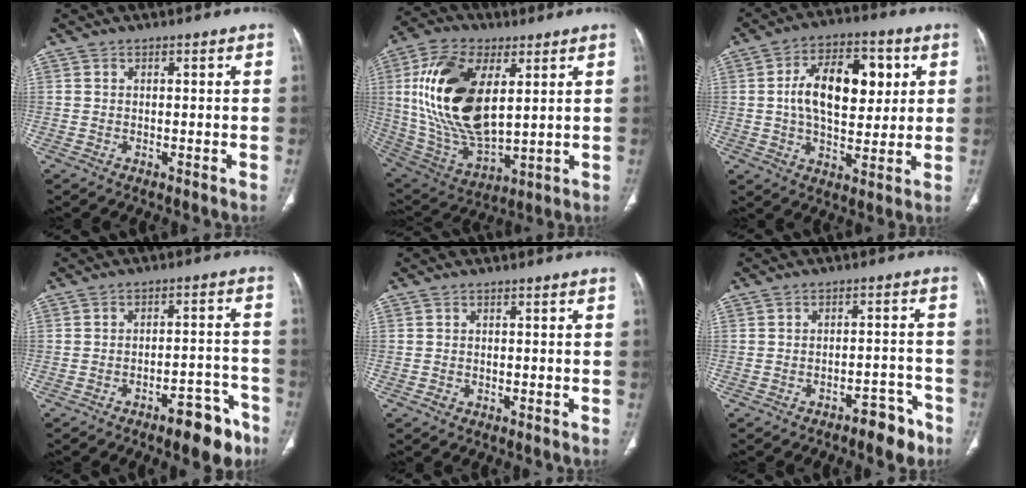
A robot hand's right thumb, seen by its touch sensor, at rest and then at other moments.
{"total": 22.8, "force": [5.4, 11.8, 18.8], "torque": [-0.363, -0.023, 0.106]}
{"total": 15.9, "force": [3.0, 9.0, 12.8], "torque": [-0.176, 0.004, 0.047]}
{"total": 9.2, "force": [-6.1, 3.3, 6.1], "torque": [-0.061, 0.048, -0.081]}
{"total": 0.8, "force": [-0.4, 0.7, 0.3], "torque": [-0.006, 0.004, -0.007]}
{"total": 5.9, "force": [-4.2, 2.4, 3.3], "torque": [-0.031, 0.043, -0.052]}